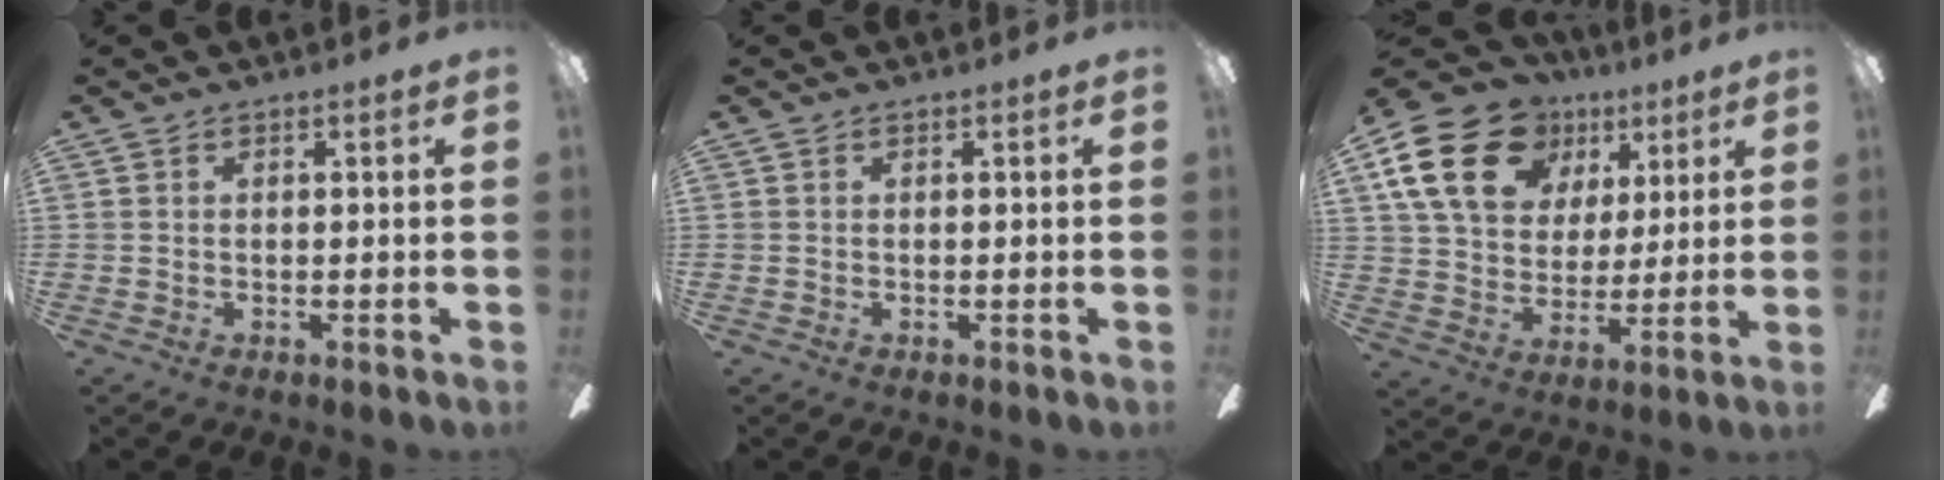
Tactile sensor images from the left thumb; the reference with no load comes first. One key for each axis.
{"total": 0.0}
{"total": 21.1, "fx": 10.1, "fy": 15.0, "fz": 10.8, "tx": -0.202, "ty": -0.033, "tz": 0.187}